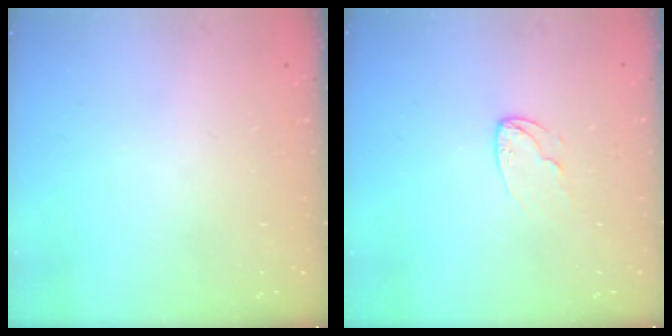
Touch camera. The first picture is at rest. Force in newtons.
{"total": 6.0, "press": 6.0, "slide": 0.4}